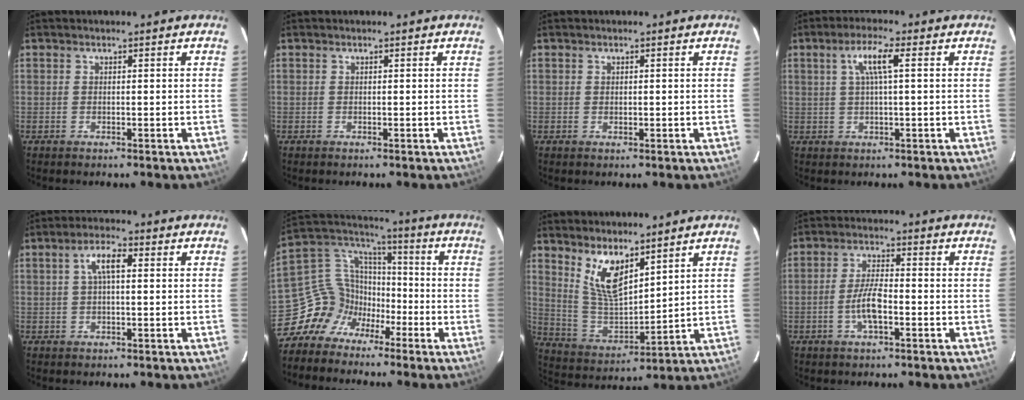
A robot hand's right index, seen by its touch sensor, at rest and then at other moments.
{"total": 0.0}
{"total": 0.6, "force": [0.2, 0.4, 0.4], "torque": [-0.005, 0.001, 0.005]}
{"total": 5.0, "force": [1.3, 0.3, 4.8], "torque": [-0.091, 0.005, 0.024]}
{"total": 4.5, "force": [0.9, 1.5, 4.1], "torque": [-0.081, 0.014, 0.018]}
{"total": 11.2, "force": [-7.4, 8.2, 1.9], "torque": [-0.053, 0.053, -0.146]}
{"total": 12.3, "force": [7.1, 5.6, 8.4], "torque": [-0.157, 0.000, 0.152]}
{"total": 5.9, "force": [-2.0, 1.7, 5.3], "torque": [-0.107, 0.003, -0.039]}